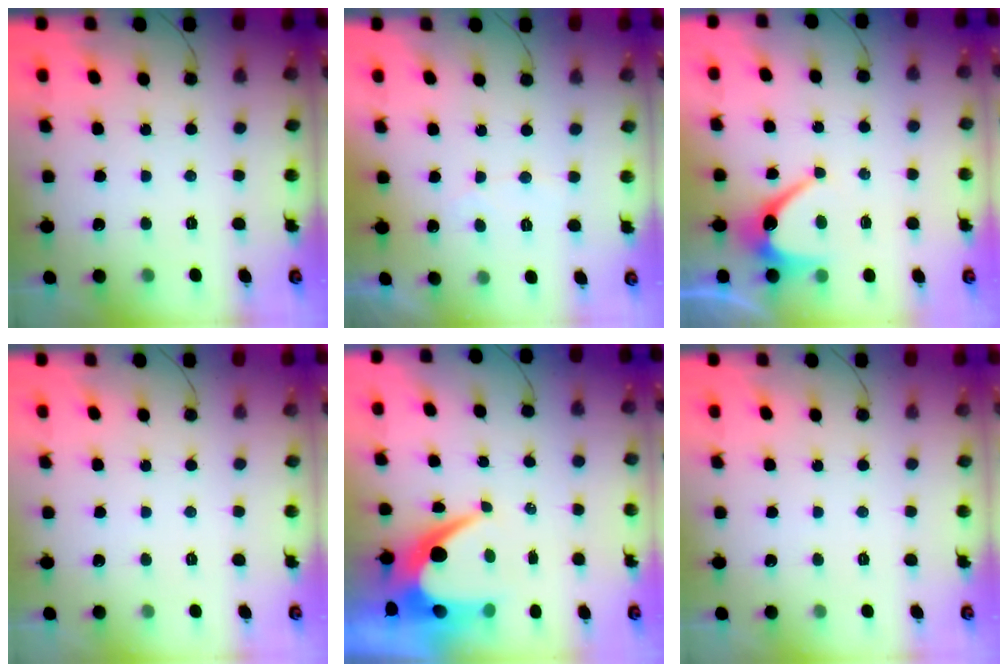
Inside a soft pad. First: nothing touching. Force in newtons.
{"total": 2.9, "press": 2.9, "slide": 0.2}
{"total": 6.5, "press": 6.4, "slide": 0.9}
{"total": 0.0}
{"total": 10.6, "press": 10.5, "slide": 0.9}
{"total": 0.0}